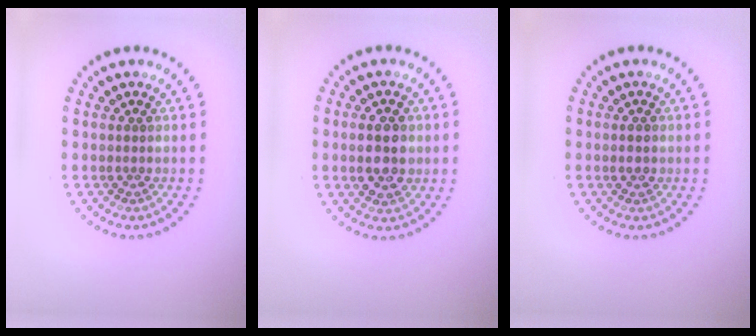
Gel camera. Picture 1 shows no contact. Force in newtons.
{"total": 3.8, "press": 3.8, "slide": 0.2}
{"total": 1.5, "press": 1.5, "slide": 0.1}